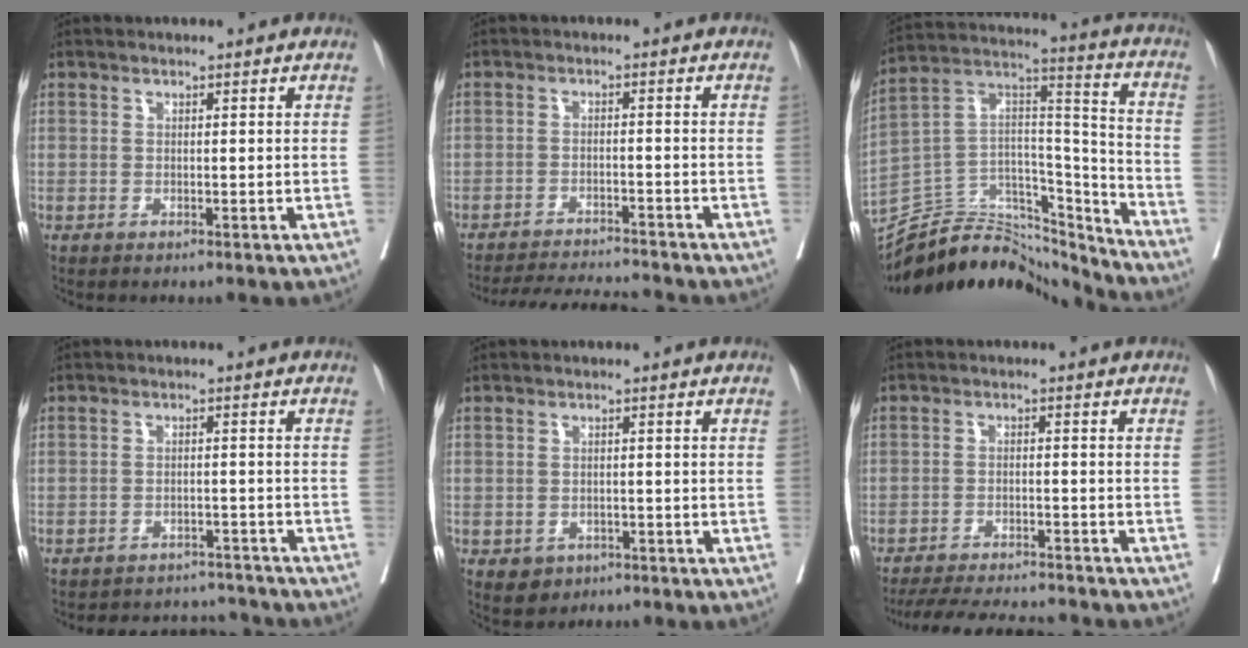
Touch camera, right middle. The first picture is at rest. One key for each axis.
{"total": 9.7, "fx": -9.4, "fy": 0.1, "fz": 2.3, "tx": -0.034, "ty": -0.004, "tz": -0.142}
{"total": 22.8, "fx": -21.5, "fy": 5.7, "fz": 5.3, "tx": -0.116, "ty": 0.037, "tz": -0.352}
{"total": 8.8, "fx": -8.5, "fy": 2.3, "fz": 0.2, "tx": 0.002, "ty": 0.020, "tz": -0.109}
{"total": 2.9, "fx": -1.4, "fy": 2.4, "fz": 0.8, "tx": -0.010, "ty": 0.004, "tz": -0.012}
{"total": 12.6, "fx": -11.7, "fy": 1.6, "fz": 4.3, "tx": -0.068, "ty": -0.006, "tz": -0.167}